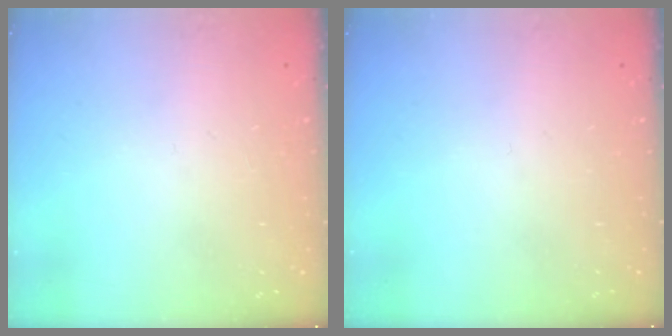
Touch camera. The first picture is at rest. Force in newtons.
{"total": 0.0}